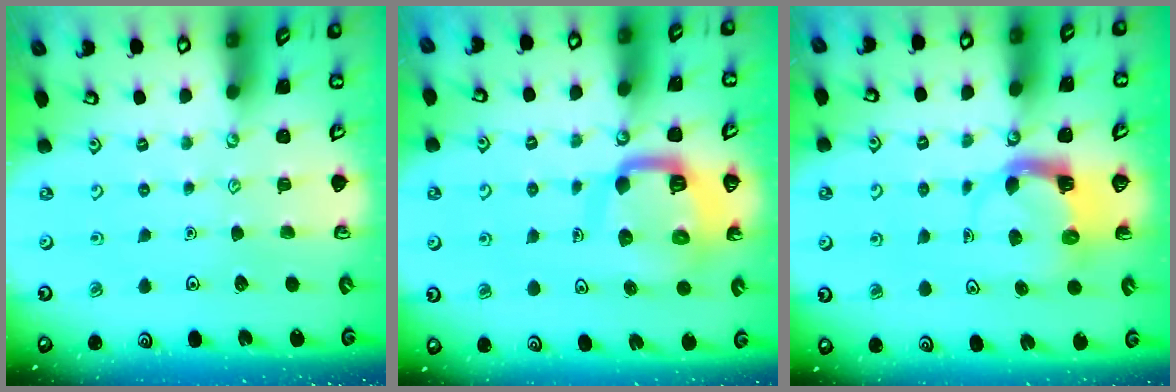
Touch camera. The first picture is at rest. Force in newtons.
{"total": 12.5, "press": 12.4, "slide": 1.5}
{"total": 3.8, "press": 3.8, "slide": 0.2}